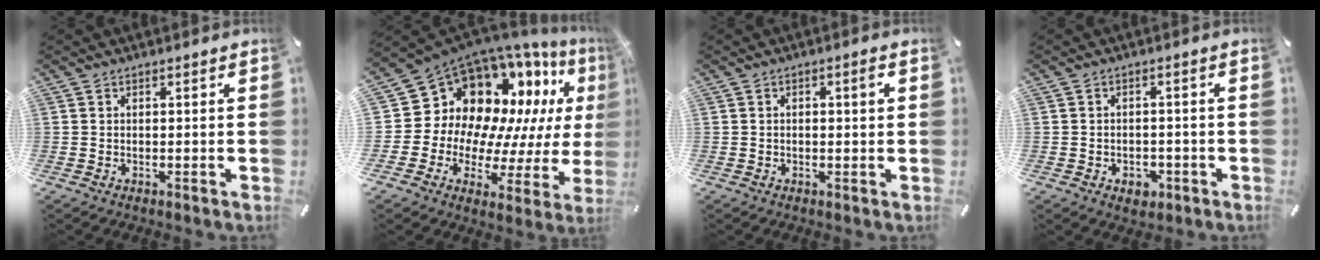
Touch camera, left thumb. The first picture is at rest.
{"total": 14.9, "force": [8.5, 11.3, 4.9], "torque": [-0.074, -0.110, 0.167]}
{"total": 2.0, "force": [0.3, 0.6, 1.9], "torque": [-0.028, 0.002, 0.000]}
{"total": 3.5, "force": [-1.6, 2.6, 1.7], "torque": [-0.020, 0.003, -0.030]}